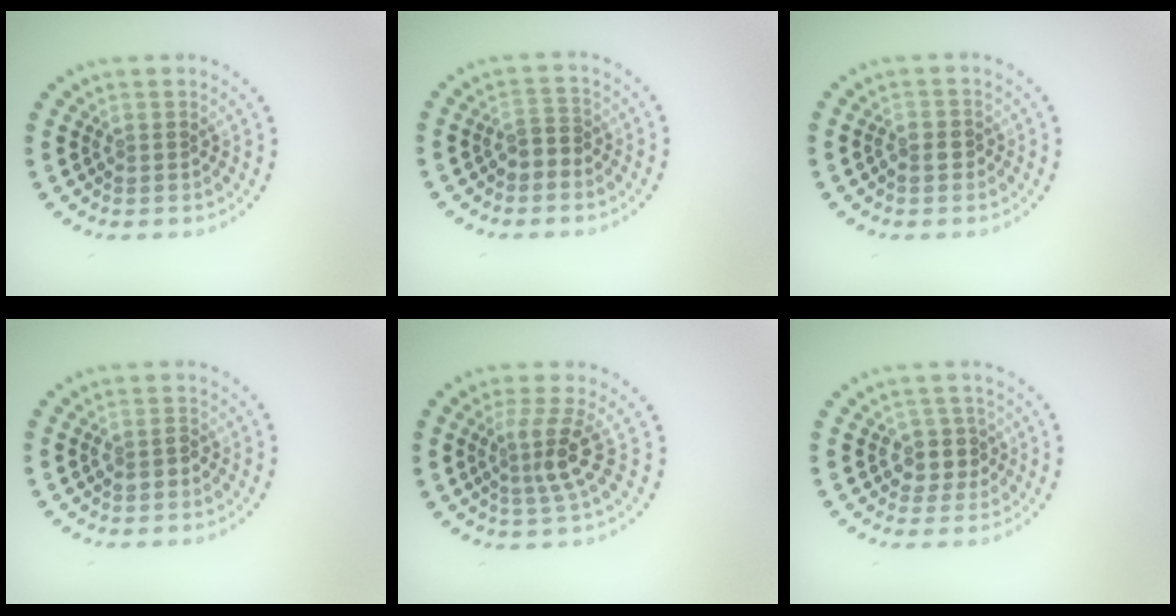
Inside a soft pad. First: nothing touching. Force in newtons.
{"total": 1.9, "press": 1.7, "slide": 0.7}
{"total": 1.2, "press": 1.1, "slide": 0.5}
{"total": 1.4, "press": 1.3, "slide": 0.4}
{"total": 3.1, "press": 2.2, "slide": 2.1}
{"total": 2.6, "press": 2.2, "slide": 1.3}